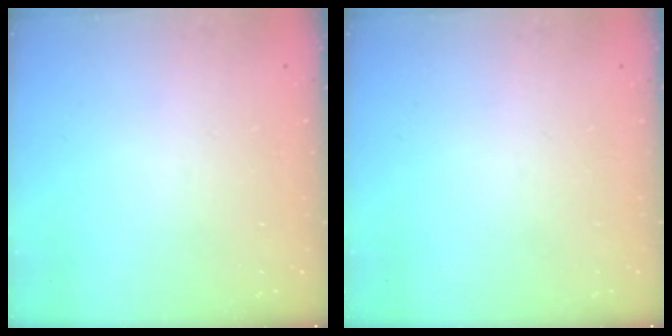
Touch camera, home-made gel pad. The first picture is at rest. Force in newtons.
{"total": 0.0}